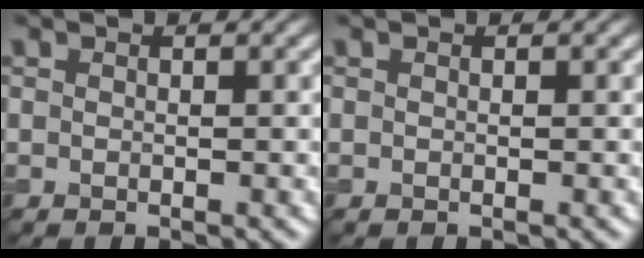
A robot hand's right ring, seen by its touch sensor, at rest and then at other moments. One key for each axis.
{"total": 0.0}